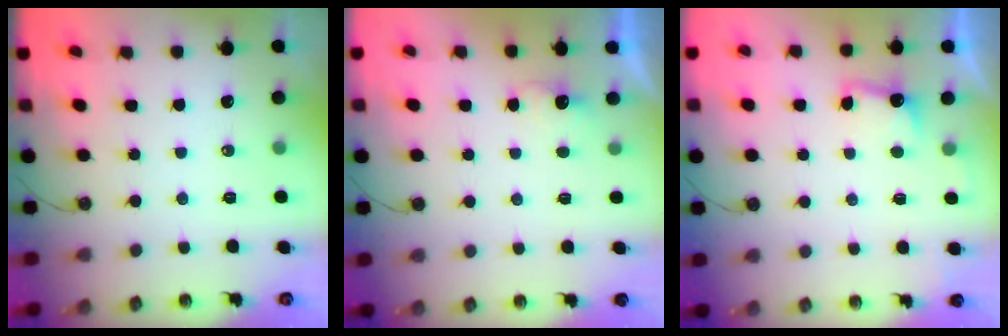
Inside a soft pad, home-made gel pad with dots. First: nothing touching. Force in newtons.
{"total": 2.3, "press": 2.1, "slide": 0.9}
{"total": 3.3, "press": 3.1, "slide": 1.0}